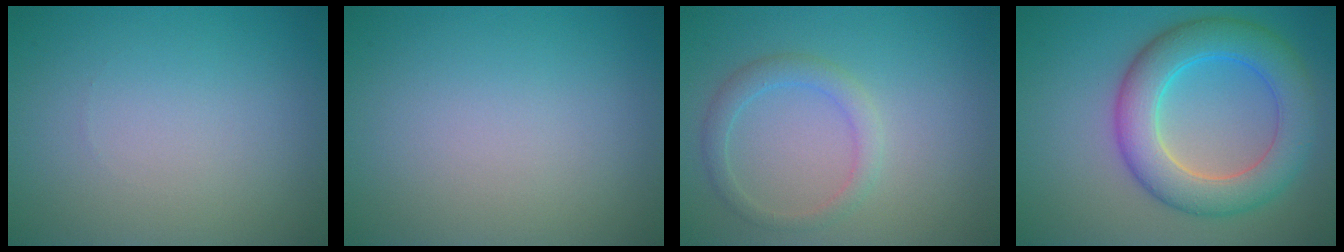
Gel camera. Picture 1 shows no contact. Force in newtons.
{"total": 0.0}
{"total": 2.2, "press": 2.2, "slide": 0.1}
{"total": 7.1, "press": 7.1, "slide": 0.1}